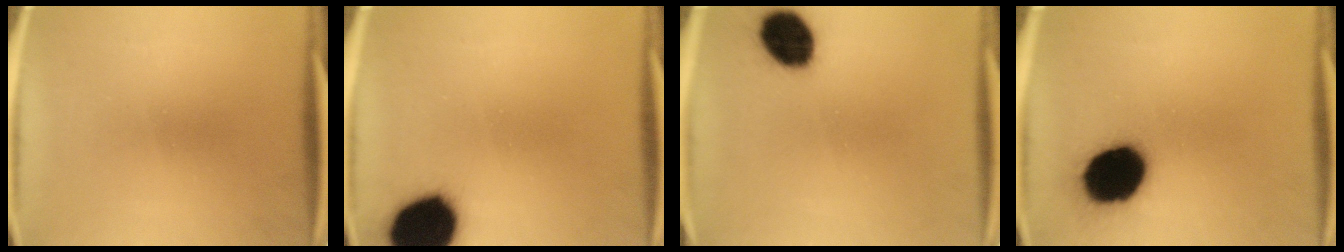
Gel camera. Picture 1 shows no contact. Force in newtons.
{"total": 19.7}
{"total": 11.9}
{"total": 18.0}